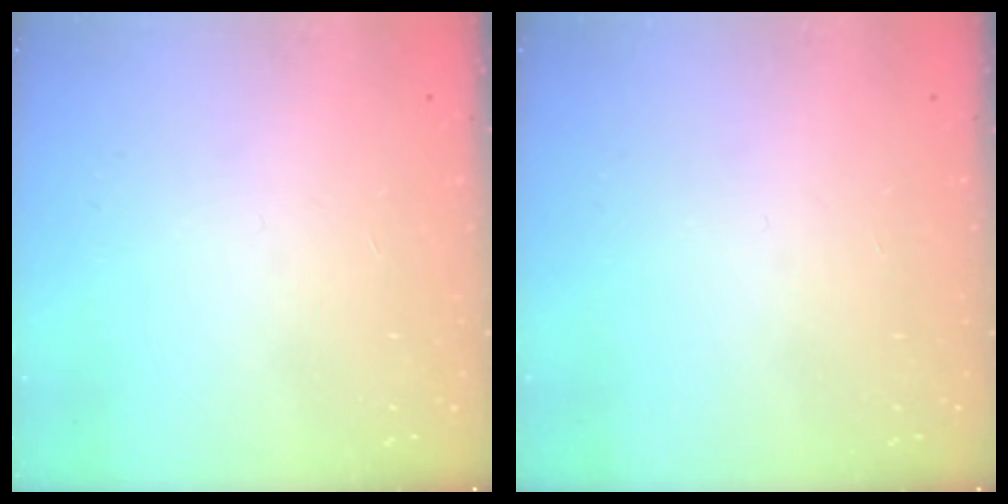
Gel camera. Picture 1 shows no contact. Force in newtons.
{"total": 0.0}